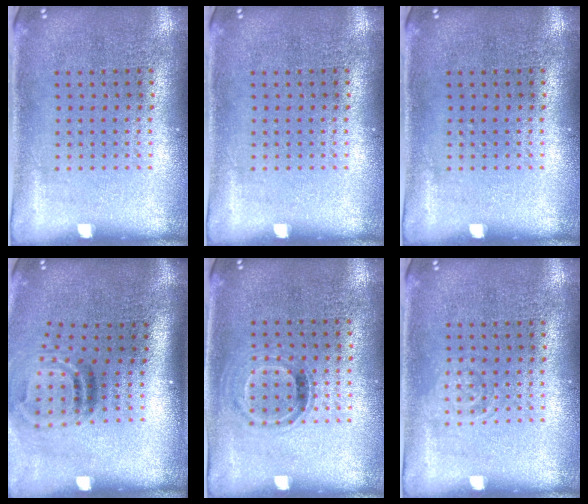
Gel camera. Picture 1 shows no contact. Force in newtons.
{"total": 0.0}
{"total": 0.0}
{"total": 2.1, "press": 1.3, "slide": 1.7}
{"total": 0.8, "press": 0.7, "slide": 0.4}
{"total": 1.0, "press": 1.0, "slide": 0.2}